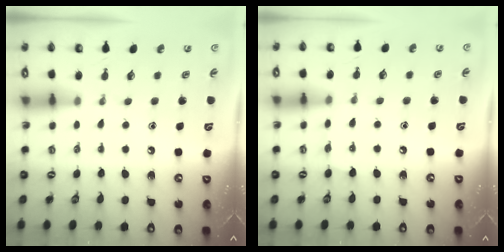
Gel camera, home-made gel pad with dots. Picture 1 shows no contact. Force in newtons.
{"total": 5.0, "press": 4.9, "slide": 0.5}